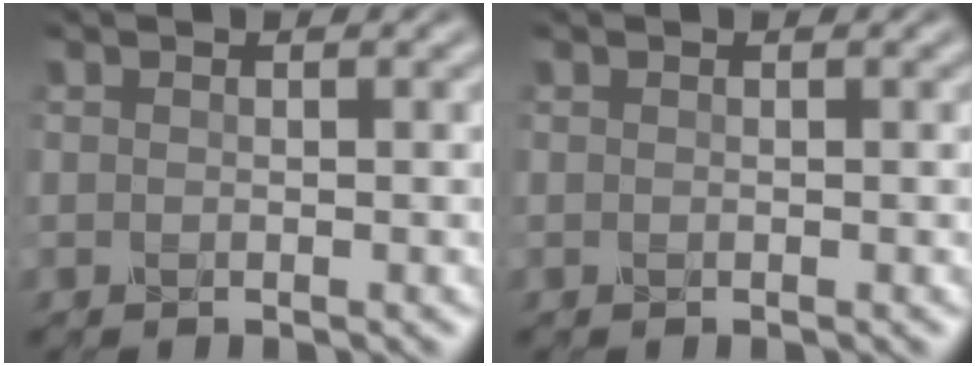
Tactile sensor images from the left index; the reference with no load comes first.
{"total": 0.0}